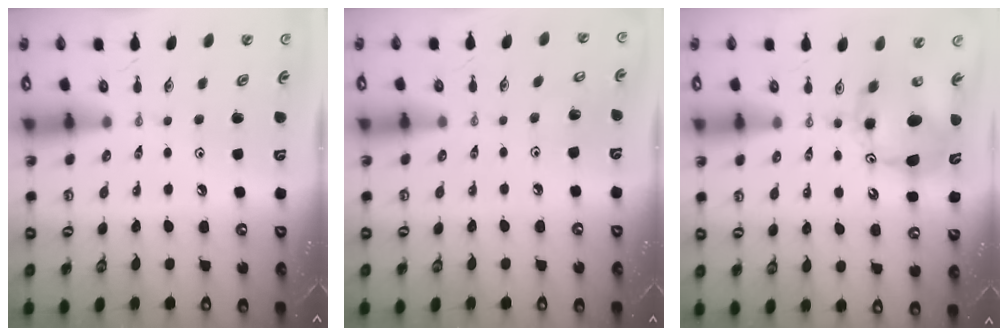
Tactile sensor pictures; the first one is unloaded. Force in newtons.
{"total": 5.0, "press": 4.9, "slide": 0.4}
{"total": 10.4, "press": 10.3, "slide": 0.7}